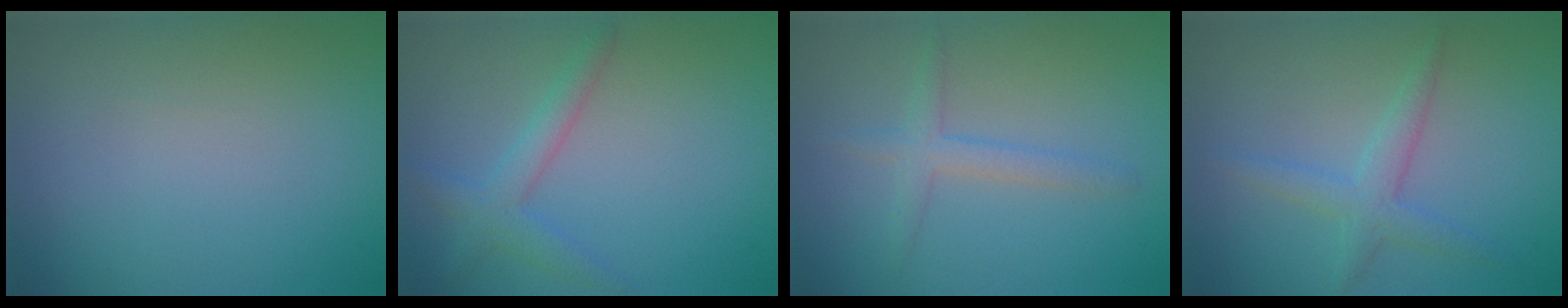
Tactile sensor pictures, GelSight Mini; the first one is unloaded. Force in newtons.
{"total": 2.6, "press": 2.6, "slide": 0.2}
{"total": 2.2, "press": 2.2, "slide": 0.0}
{"total": 2.4, "press": 2.4, "slide": 0.1}